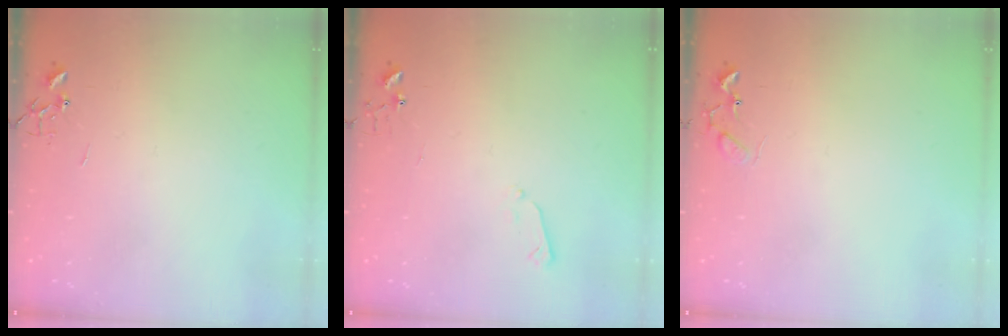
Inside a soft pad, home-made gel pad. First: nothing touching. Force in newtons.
{"total": 3.3, "press": 3.2, "slide": 0.6}
{"total": 6.2, "press": 6.2, "slide": 0.4}